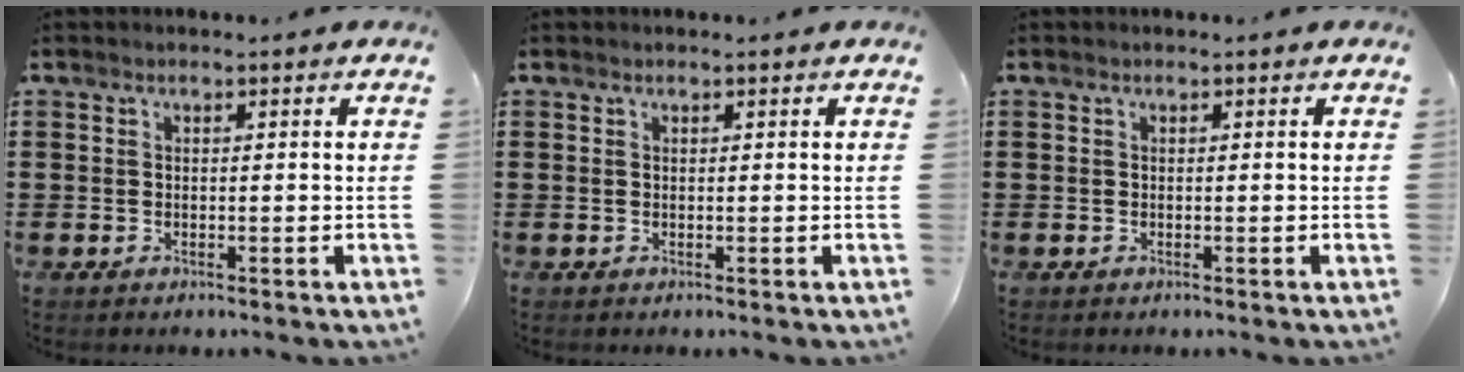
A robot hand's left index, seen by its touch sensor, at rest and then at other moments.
{"total": 0.0}
{"total": 0.0}